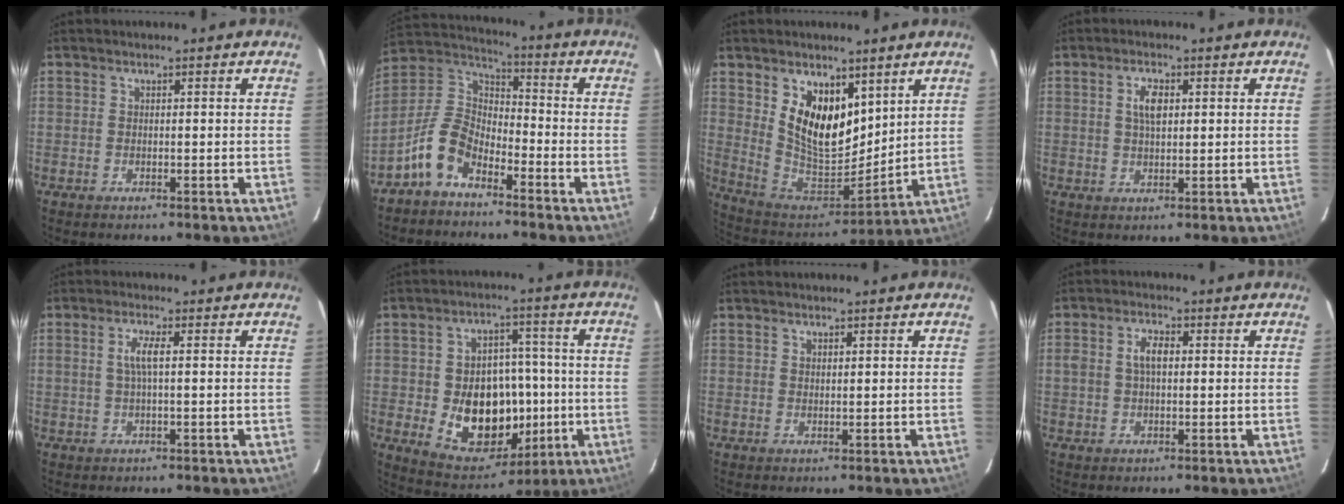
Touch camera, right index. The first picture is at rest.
{"total": 9.9, "force": [-6.2, 5.2, 5.6], "torque": [-0.128, 0.023, -0.130]}
{"total": 14.8, "force": [6.8, 8.6, 9.9], "torque": [-0.184, -0.008, 0.143]}
{"total": 3.7, "force": [1.0, 1.7, 3.2], "torque": [-0.059, 0.006, 0.020]}
{"total": 3.3, "force": [0.4, 0.4, 3.2], "torque": [-0.065, 0.003, 0.007]}
{"total": 16.6, "force": [-2.7, 12.4, 10.8], "torque": [-0.212, 0.012, -0.014]}
{"total": 0.8, "force": [0.7, 0.4, 0.3], "torque": [-0.005, 0.000, 0.013]}
{"total": 4.2, "force": [0.5, 2.3, 3.5], "torque": [-0.065, 0.011, 0.011]}